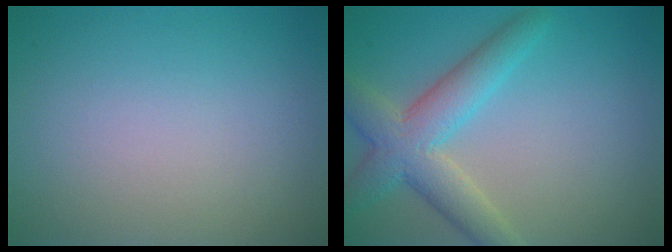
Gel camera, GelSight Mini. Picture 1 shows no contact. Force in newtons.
{"total": 5.5, "press": 5.4, "slide": 0.3}